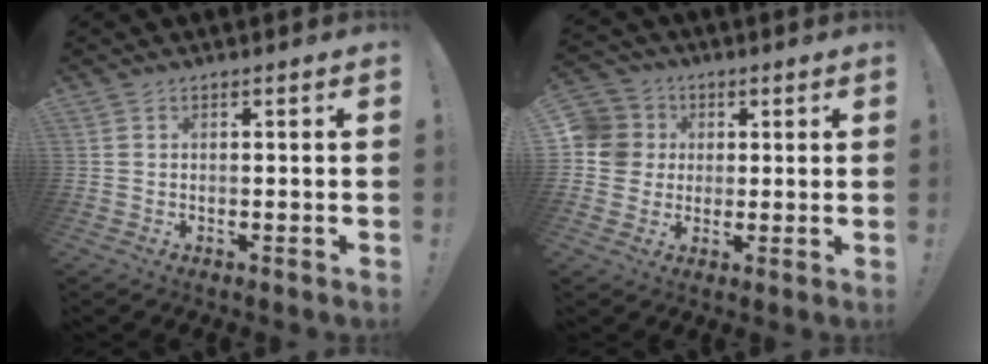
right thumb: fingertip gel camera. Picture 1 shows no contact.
{"total": 9.3, "force": [0.8, 9.0, 2.3], "torque": [-0.046, 0.006, 0.019]}